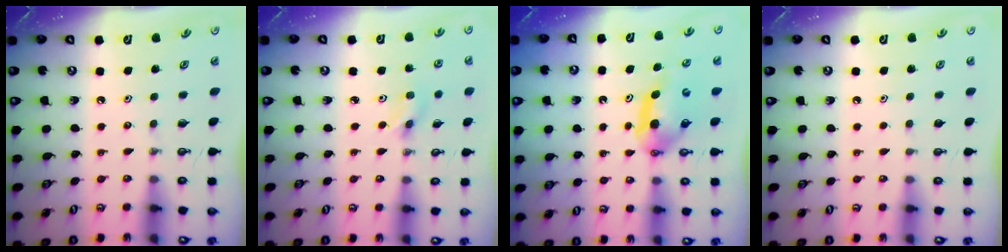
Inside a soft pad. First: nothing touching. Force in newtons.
{"total": 3.5, "press": 3.4, "slide": 0.8}
{"total": 6.2, "press": 6.1, "slide": 1.0}
{"total": 0.0}